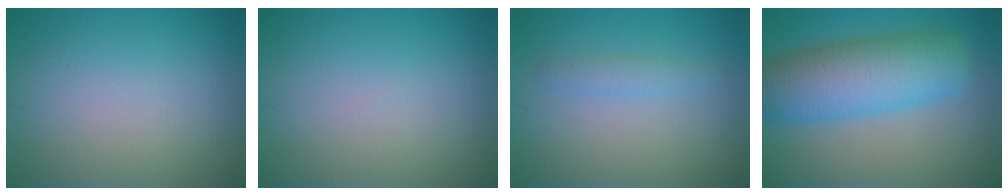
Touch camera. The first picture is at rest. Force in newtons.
{"total": 0.0}
{"total": 1.3, "press": 1.3, "slide": 0.0}
{"total": 8.7, "press": 8.7, "slide": 0.3}